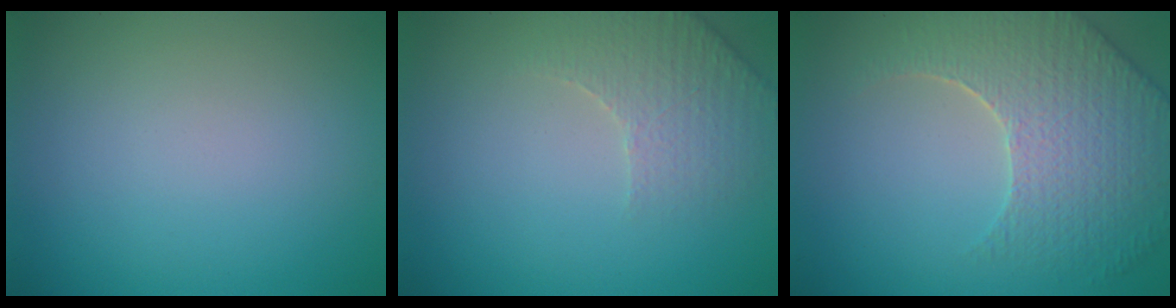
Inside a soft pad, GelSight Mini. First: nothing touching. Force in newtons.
{"total": 3.3, "press": 3.2, "slide": 0.9}
{"total": 6.3, "press": 5.2, "slide": 3.6}